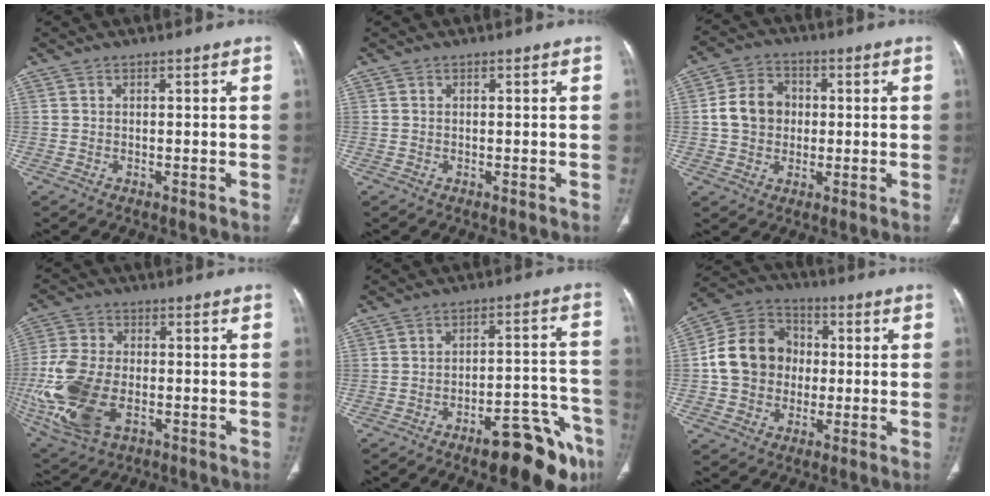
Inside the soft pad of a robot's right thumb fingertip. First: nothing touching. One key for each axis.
{"total": 0.0}
{"total": 8.7, "fx": 0.3, "fy": 7.4, "fz": 4.6, "tx": -0.060, "ty": 0.014, "tz": -0.002}
{"total": 16.6, "fx": -3.9, "fy": 9.7, "fz": 12.8, "tx": -0.293, "ty": -0.004, "tz": -0.066}
{"total": 14.5, "fx": -9.1, "fy": 4.4, "fz": 10.4, "tx": -0.089, "ty": 0.073, "tz": -0.123}
{"total": 13.9, "fx": -0.2, "fy": 11.9, "fz": 7.1, "tx": -0.105, "ty": 0.029, "tz": -0.010}